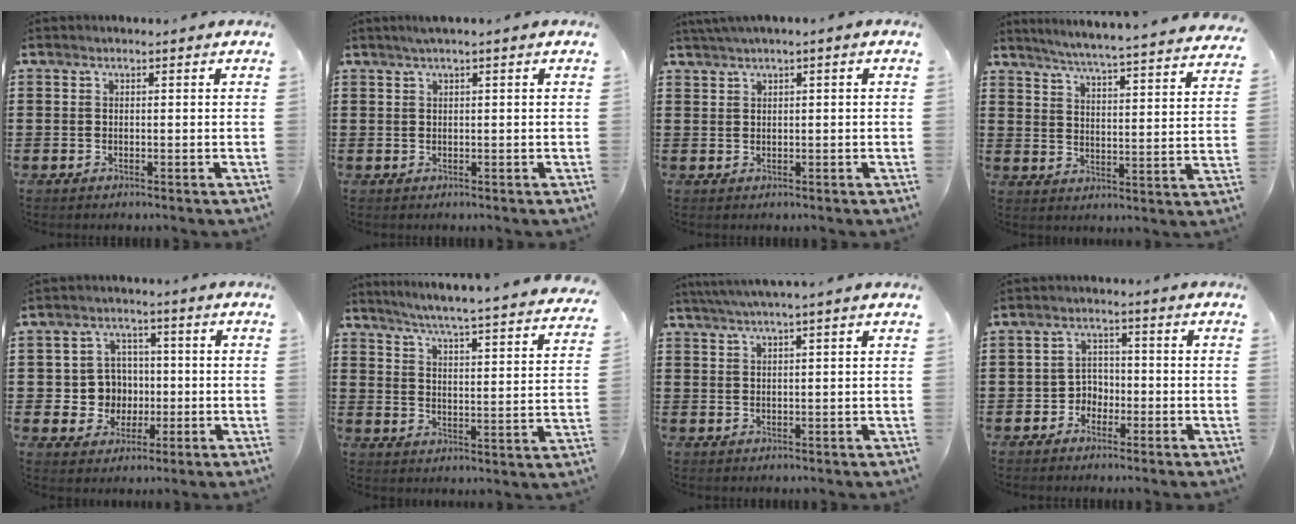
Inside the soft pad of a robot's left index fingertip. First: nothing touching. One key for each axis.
{"total": 1.1, "fx": 0.5, "fy": -0.1, "fz": 1.0, "tx": -0.017, "ty": 0.000, "tz": 0.008}
{"total": 1.1, "fx": 0.7, "fy": -0.1, "fz": 0.9, "tx": -0.016, "ty": -0.001, "tz": 0.014}
{"total": 5.1, "fx": 4.8, "fy": -1.0, "fz": 1.4, "tx": -0.050, "ty": -0.043, "tz": 0.077}
{"total": 6.2, "fx": 0.0, "fy": 5.9, "fz": 1.8, "tx": -0.051, "ty": 0.015, "tz": 0.001}
{"total": 5.0, "fx": 4.7, "fy": -1.0, "fz": 1.6, "tx": -0.055, "ty": -0.045, "tz": 0.072}
{"total": 2.6, "fx": 2.1, "fy": -0.6, "fz": 1.4, "tx": -0.029, "ty": 0.003, "tz": 0.039}
{"total": 3.0, "fx": -1.7, "fy": 2.4, "fz": 0.8, "tx": -0.026, "ty": 0.008, "tz": -0.038}